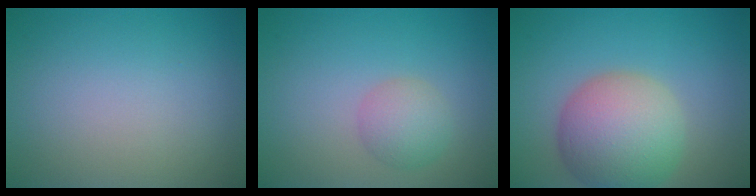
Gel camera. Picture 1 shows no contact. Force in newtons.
{"total": 2.5, "press": 2.5, "slide": 0.1}
{"total": 8.0, "press": 8.0, "slide": 0.5}